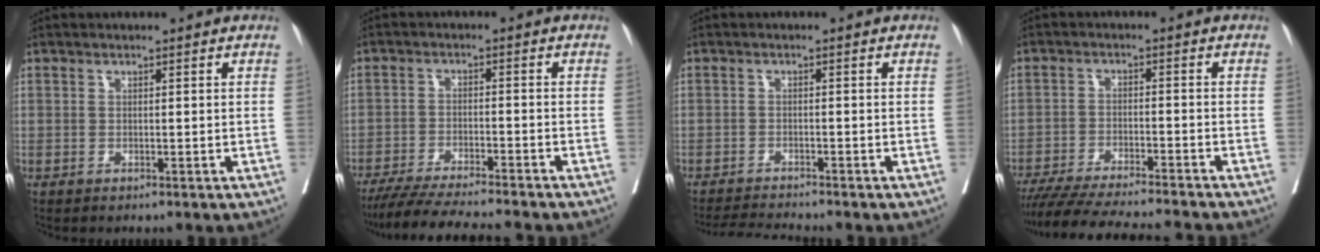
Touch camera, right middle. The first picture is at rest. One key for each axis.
{"total": 12.6, "fx": -11.1, "fy": -0.3, "fz": 5.9, "tx": -0.081, "ty": -0.024, "tz": -0.176}
{"total": 4.3, "fx": -4.1, "fy": -1.0, "fz": 0.8, "tx": -0.016, "ty": -0.021, "tz": -0.070}
{"total": 15.8, "fx": -14.4, "fy": -0.2, "fz": 6.6, "tx": -0.106, "ty": -0.031, "tz": -0.221}